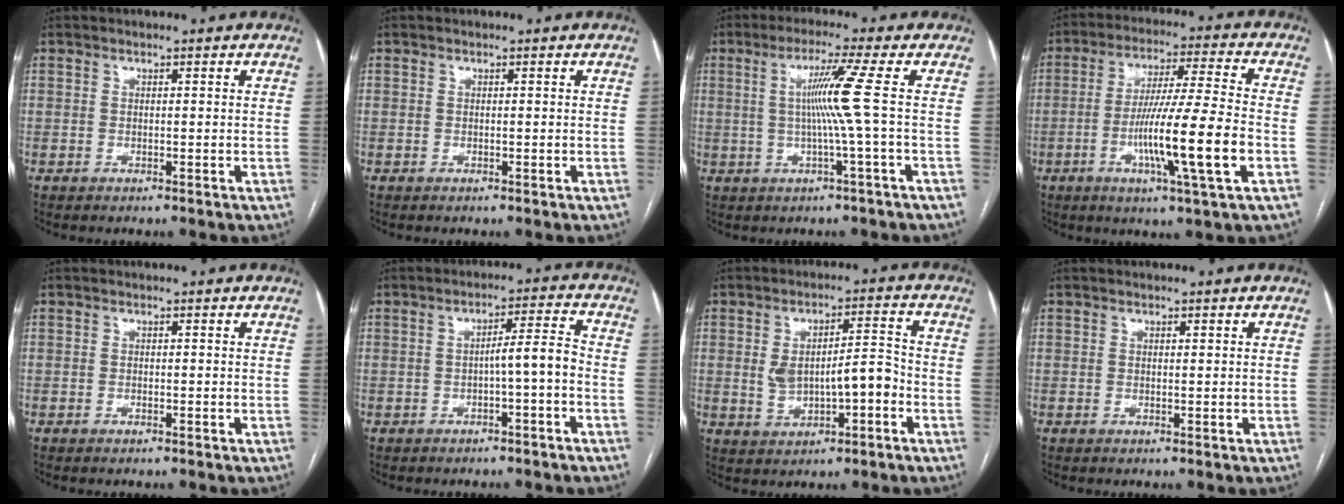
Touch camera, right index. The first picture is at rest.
{"total": 0.0}
{"total": 6.8, "force": [0.4, -2.4, 6.3], "torque": [-0.118, 0.005, 0.014]}
{"total": 14.7, "force": [-4.0, -0.9, 14.1], "torque": [-0.254, -0.011, -0.074]}
{"total": 0.0}
{"total": 4.6, "force": [-1.4, 0.0, 4.3], "torque": [-0.062, 0.015, -0.020]}
{"total": 8.2, "force": [-1.1, 2.9, 7.6], "torque": [-0.135, 0.023, -0.007]}
{"total": 0.0}